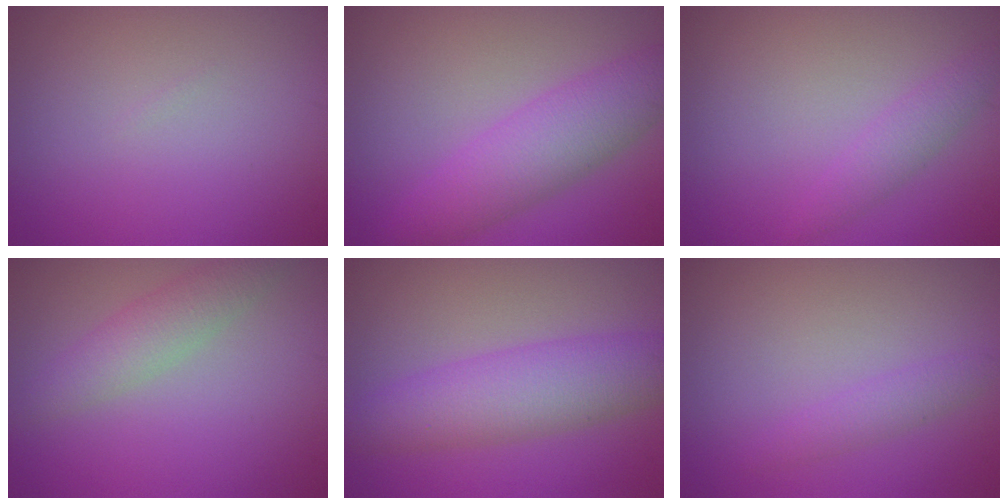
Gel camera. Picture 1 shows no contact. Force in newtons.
{"total": 5.2, "press": 5.2, "slide": 0.0}
{"total": 1.8, "press": 1.8, "slide": 0.1}
{"total": 2.9, "press": 2.9, "slide": 0.1}
{"total": 6.0, "press": 6.0, "slide": 0.1}
{"total": 1.5, "press": 1.5, "slide": 0.1}